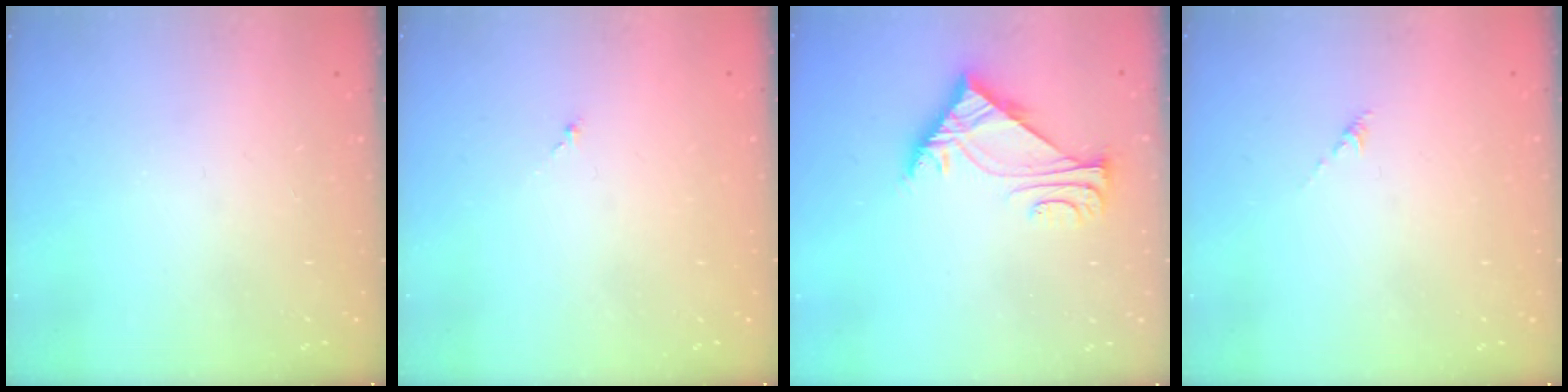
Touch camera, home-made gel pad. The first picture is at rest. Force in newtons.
{"total": 1.0, "press": 0.8, "slide": 0.5}
{"total": 6.4, "press": 6.4, "slide": 0.8}
{"total": 0.0}